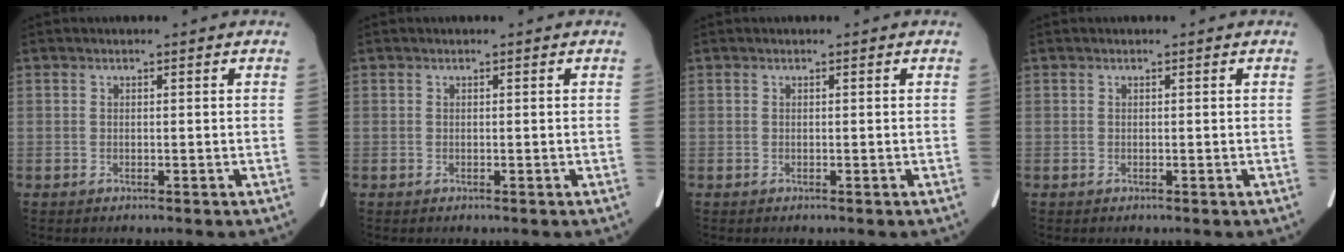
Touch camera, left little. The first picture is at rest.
{"total": 0.0}
{"total": 0.0}
{"total": 0.0}